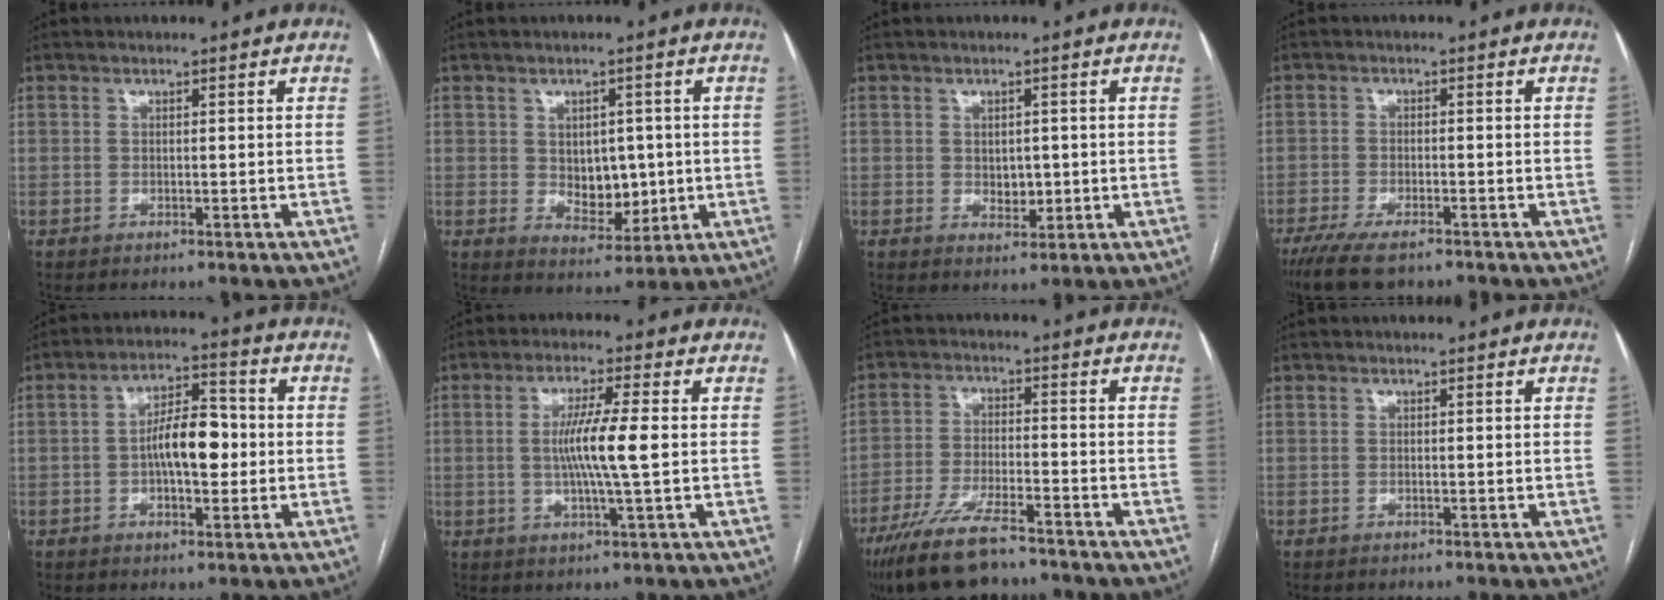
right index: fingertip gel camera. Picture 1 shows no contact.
{"total": 6.3, "force": [0.1, 4.1, 4.8], "torque": [-0.066, -0.001, 0.017]}
{"total": 2.9, "force": [-0.1, 2.0, 2.2], "torque": [-0.028, -0.003, 0.006]}
{"total": 8.6, "force": [-6.5, 2.5, 5.2], "torque": [-0.089, -0.017, -0.106]}
{"total": 8.5, "force": [-0.7, 3.4, 7.8], "torque": [-0.136, 0.021, -0.012]}
{"total": 7.6, "force": [0.0, -0.4, 7.6], "torque": [-0.140, -0.003, -0.001]}
{"total": 12.1, "force": [-9.3, 2.7, 7.3], "torque": [-0.137, -0.026, -0.160]}
{"total": 0.0}